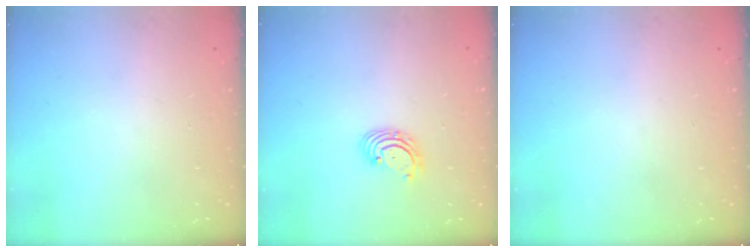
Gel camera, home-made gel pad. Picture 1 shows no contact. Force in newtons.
{"total": 2.9, "press": 2.9, "slide": 0.3}
{"total": 0.0}